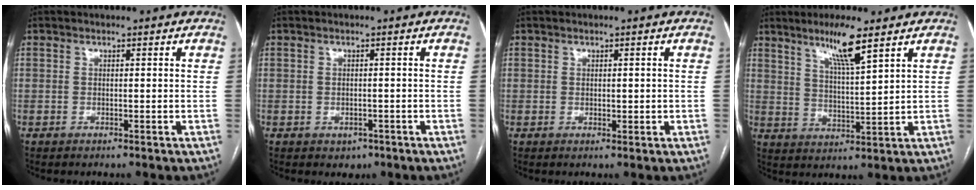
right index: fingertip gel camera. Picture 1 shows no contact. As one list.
[{"total": 1.7, "force": [-0.9, 1.4, 0.5], "torque": [-0.002, 0.002, -0.004]}, {"total": 0.9, "force": [0.1, 0.7, 0.6], "torque": [-0.006, 0.000, 0.002]}, {"total": 7.5, "force": [5.2, 0.0, 5.4], "torque": [-0.098, -0.008, 0.093]}]